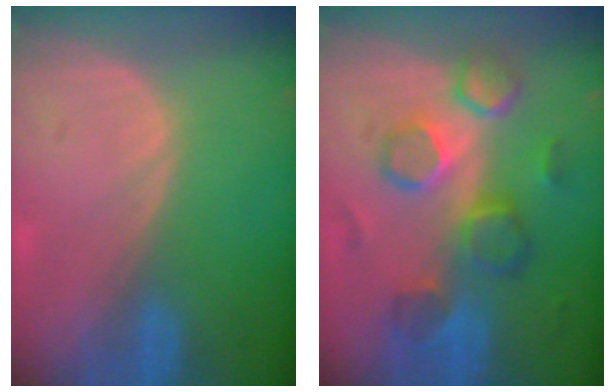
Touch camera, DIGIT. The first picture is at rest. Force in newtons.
{"total": 9.3, "press": 8.7, "slide": 3.2}